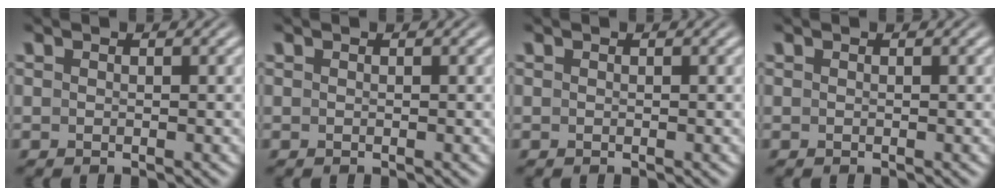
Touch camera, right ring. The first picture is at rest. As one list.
[{"total": 0.0}, {"total": 0.0}, {"total": 0.0}]